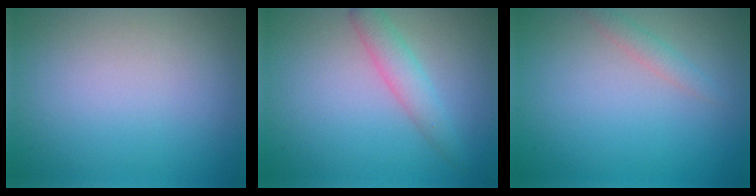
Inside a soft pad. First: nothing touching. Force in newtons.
{"total": 1.7, "press": 1.7, "slide": 0.1}
{"total": 1.3, "press": 1.3, "slide": 0.2}